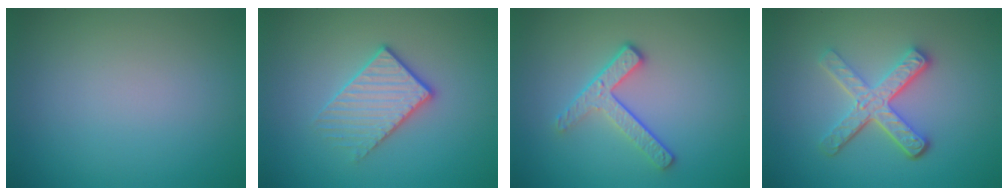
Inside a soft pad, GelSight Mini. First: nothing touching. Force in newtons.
{"total": 3.1, "press": 2.8, "slide": 1.4}
{"total": 3.0, "press": 2.5, "slide": 1.8}
{"total": 4.6, "press": 3.5, "slide": 3.0}